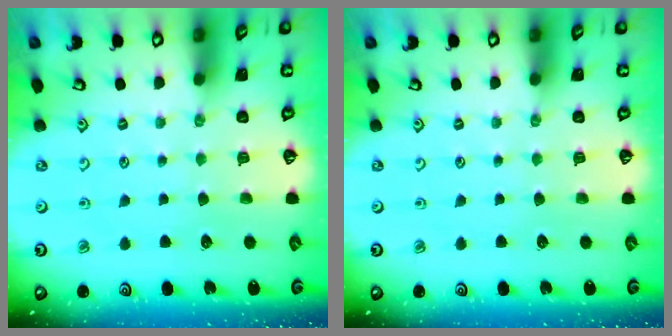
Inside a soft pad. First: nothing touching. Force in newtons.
{"total": 0.0}